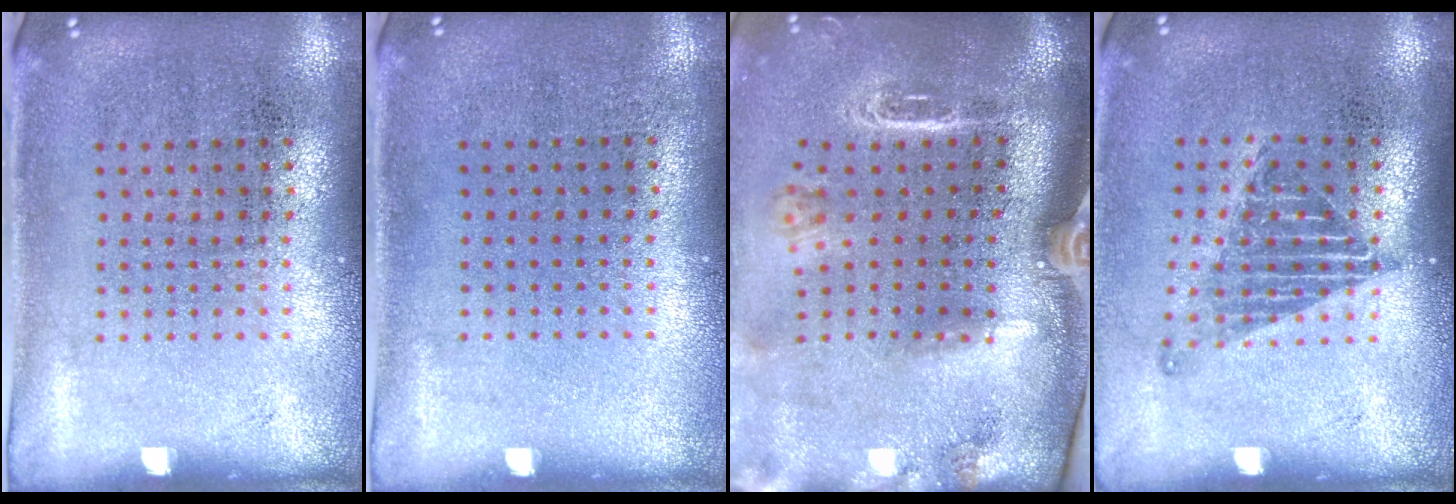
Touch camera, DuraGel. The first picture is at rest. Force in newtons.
{"total": 0.0}
{"total": 2.9, "press": 2.0, "slide": 2.1}
{"total": 1.3, "press": 1.1, "slide": 0.8}